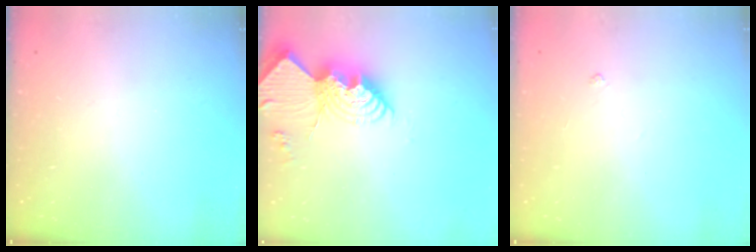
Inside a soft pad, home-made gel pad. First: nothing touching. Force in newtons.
{"total": 17.5, "press": 17.5, "slide": 1.7}
{"total": 2.9, "press": 2.8, "slide": 0.6}